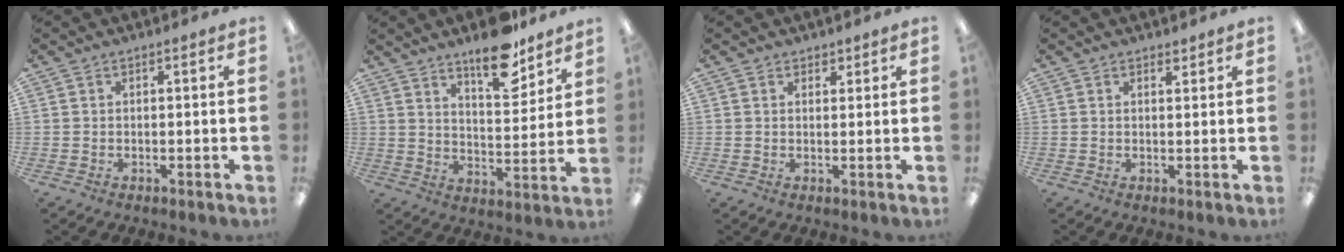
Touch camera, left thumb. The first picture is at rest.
{"total": 13.4, "force": [10.5, 4.7, 6.9], "torque": [-0.083, -0.072, 0.180]}
{"total": 1.7, "force": [1.3, 1.1, 0.1], "torque": [0.006, -0.002, 0.023]}
{"total": 1.4, "force": [1.3, 0.6, 0.2], "torque": [0.003, -0.004, 0.022]}